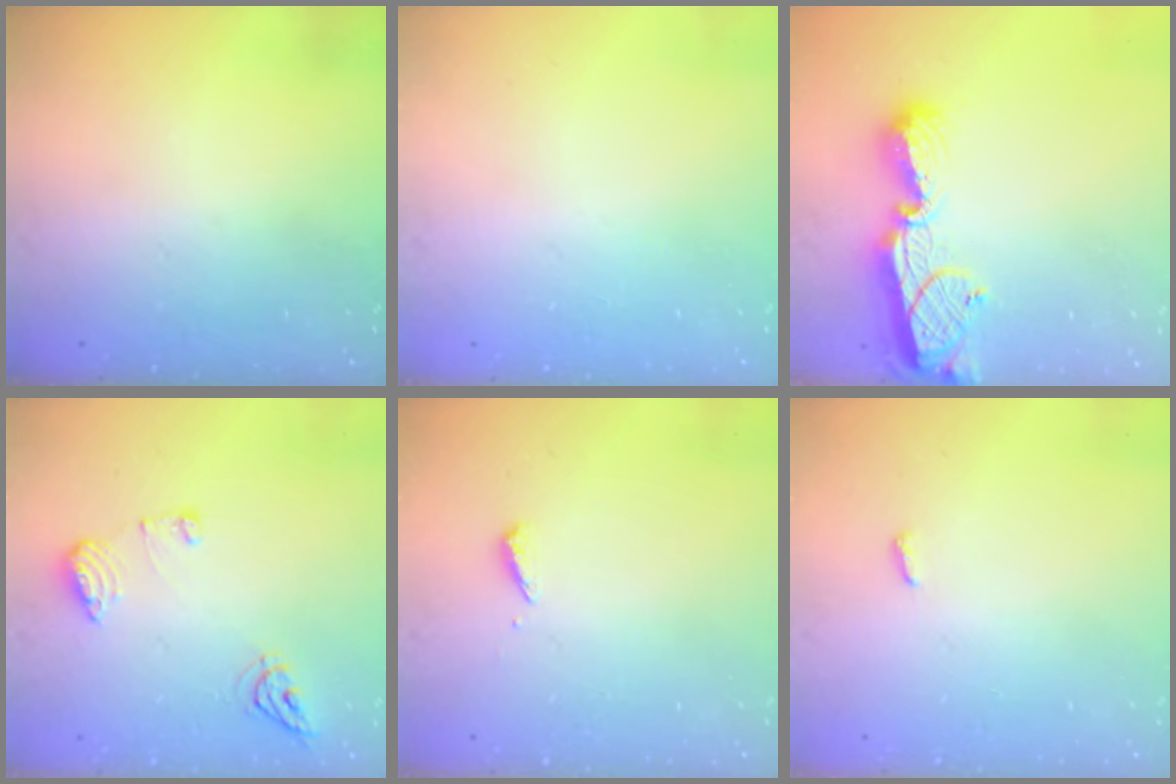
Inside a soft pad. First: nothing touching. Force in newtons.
{"total": 0.0}
{"total": 12.7, "press": 12.7, "slide": 1.0}
{"total": 8.6, "press": 8.5, "slide": 0.1}
{"total": 2.5, "press": 2.5, "slide": 0.1}
{"total": 2.8, "press": 2.8, "slide": 0.5}